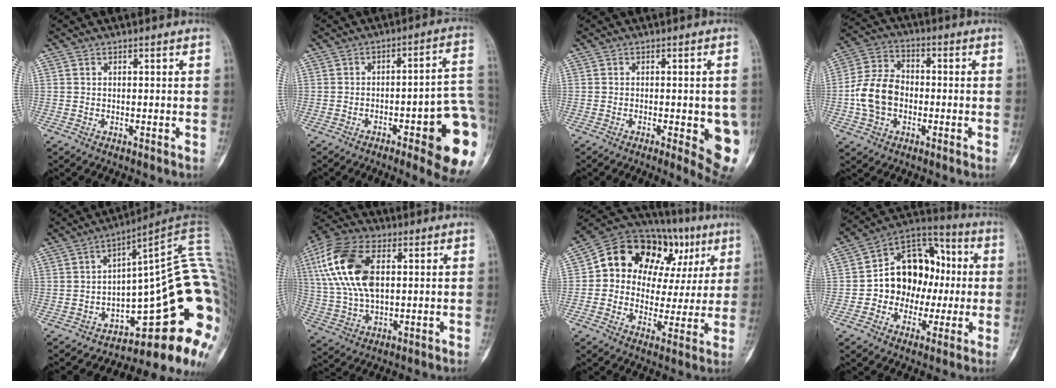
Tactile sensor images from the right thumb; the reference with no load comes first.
{"total": 18.0, "force": [-5.7, 4.0, 16.6], "torque": [-0.162, 0.031, -0.065]}
{"total": 10.1, "force": [-2.0, 2.8, 9.5], "torque": [-0.100, -0.012, -0.017]}
{"total": 10.6, "force": [-1.8, 7.9, 6.9], "torque": [-0.129, 0.030, -0.040]}
{"total": 28.7, "force": [-3.3, 10.1, 26.6], "torque": [-0.282, 0.035, -0.028]}
{"total": 17.4, "force": [4.5, 9.3, 14.0], "torque": [-0.294, 0.005, 0.081]}
{"total": 21.4, "force": [6.5, 15.1, 13.7], "torque": [-0.141, 0.039, 0.099]}
{"total": 16.8, "force": [-0.3, 13.2, 10.3], "torque": [-0.101, 0.039, -0.011]}